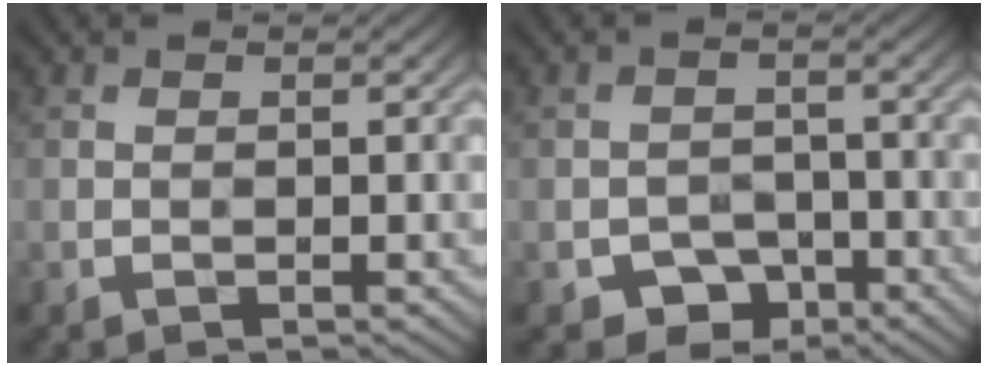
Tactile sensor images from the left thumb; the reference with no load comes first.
{"total": 3.7, "force": [-2.4, 2.6, 0.9], "torque": [-0.014, -0.002, -0.038]}